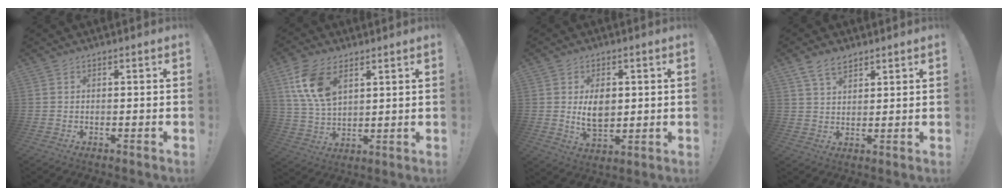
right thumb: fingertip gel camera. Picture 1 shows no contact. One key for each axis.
{"total": 13.1, "fx": 6.6, "fy": 7.7, "fz": 8.3, "tx": -0.163, "ty": -0.019, "tz": 0.127}
{"total": 8.0, "fx": 1.2, "fy": 5.5, "fz": 5.8, "tx": -0.092, "ty": -0.007, "tz": 0.015}
{"total": 6.4, "fx": 4.5, "fy": 3.3, "fz": 3.1, "tx": -0.060, "ty": -0.013, "tz": 0.086}